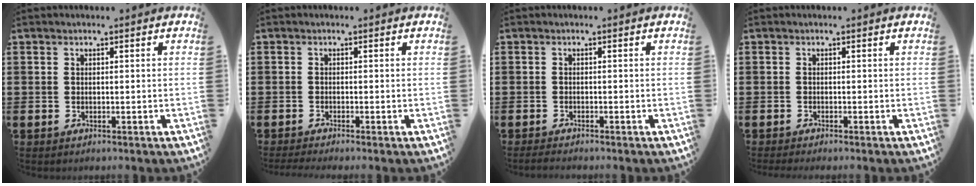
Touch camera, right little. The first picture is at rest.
{"total": 0.0}
{"total": 0.0}
{"total": 0.0}